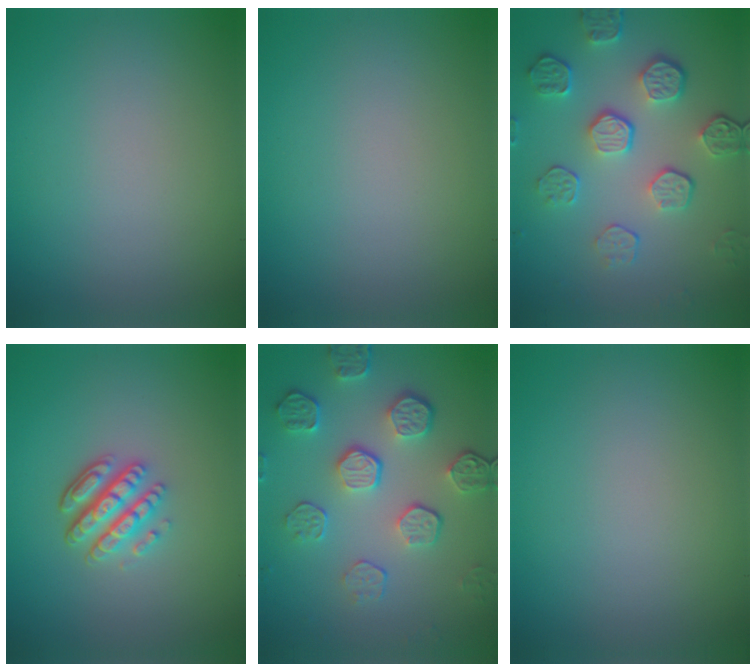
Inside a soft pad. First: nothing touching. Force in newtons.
{"total": 0.0}
{"total": 5.6, "press": 4.0, "slide": 3.9}
{"total": 4.1, "press": 3.2, "slide": 2.5}
{"total": 5.6, "press": 4.0, "slide": 3.9}
{"total": 0.0}